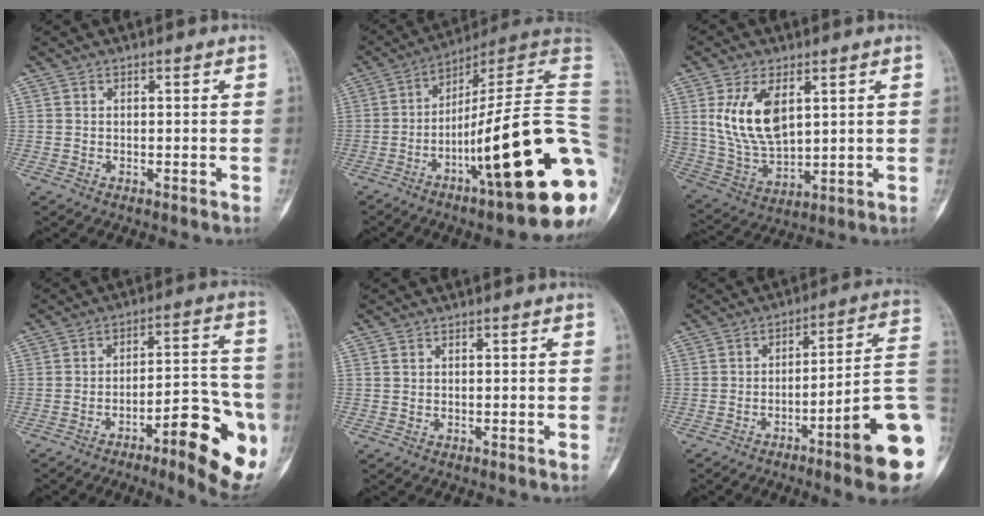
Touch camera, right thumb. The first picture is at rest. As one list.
[{"total": 27.5, "force": [-7.5, 4.2, 26.1], "torque": [-0.305, 0.036, -0.114]}, {"total": 13.4, "force": [4.0, 7.6, 10.3], "torque": [-0.186, -0.016, 0.095]}, {"total": 17.3, "force": [-7.4, 4.8, 14.9], "torque": [-0.161, 0.042, -0.098]}, {"total": 0.7, "force": [0.2, 0.6, 0.4], "torque": [-0.004, 0.000, 0.004]}, {"total": 16.9, "force": [-6.1, 1.9, 15.6], "torque": [-0.165, 0.035, -0.089]}]